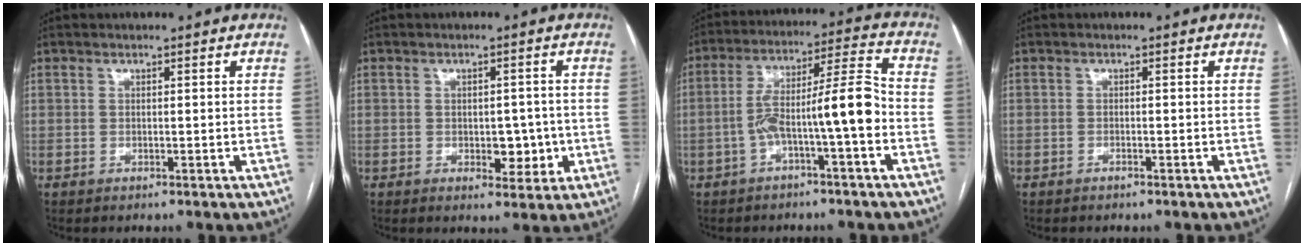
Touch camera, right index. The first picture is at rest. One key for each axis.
{"total": 4.5, "fx": -0.8, "fy": 2.7, "fz": 3.6, "tx": -0.035, "ty": 0.006, "tz": -0.003}
{"total": 10.6, "fx": -3.1, "fy": 0.5, "fz": 10.1, "tx": -0.172, "ty": 0.039, "tz": -0.051}
{"total": 0.6, "fx": -0.5, "fy": 0.2, "fz": 0.3, "tx": -0.010, "ty": -0.001, "tz": -0.007}